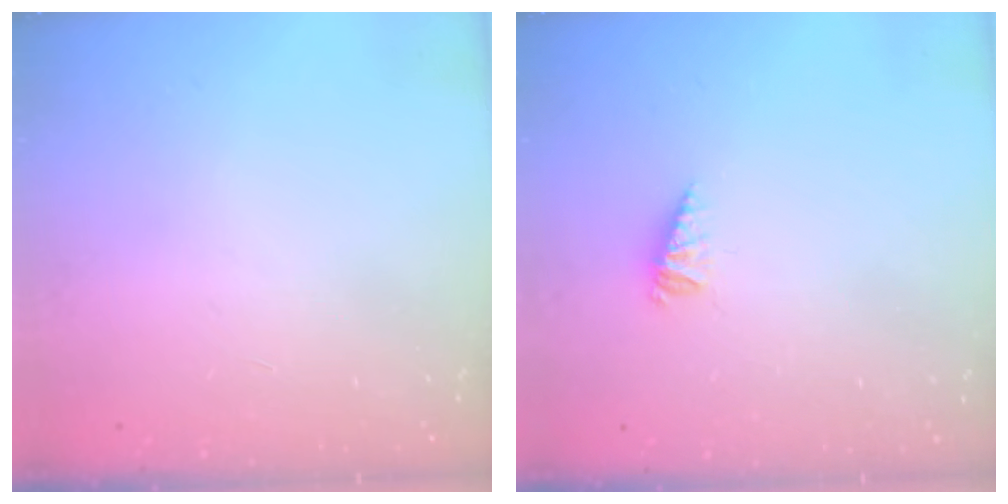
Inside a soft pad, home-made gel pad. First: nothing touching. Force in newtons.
{"total": 2.9, "press": 2.8, "slide": 0.2}